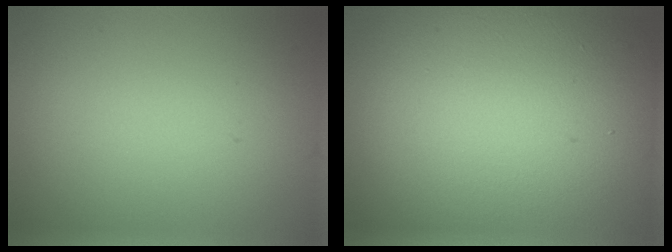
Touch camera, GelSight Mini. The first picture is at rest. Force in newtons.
{"total": 18.9, "press": 18.9, "slide": 1.0}